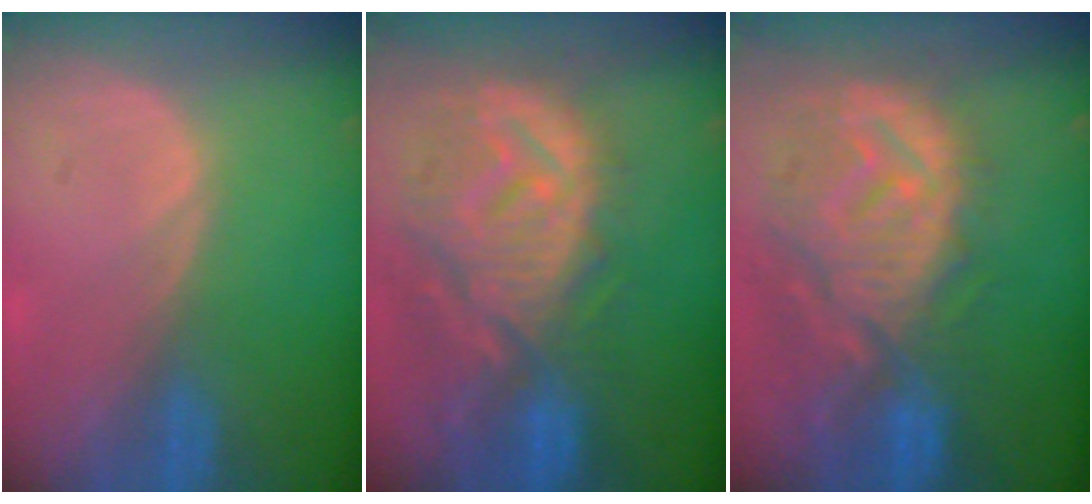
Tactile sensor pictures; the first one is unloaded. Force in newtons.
{"total": 12.6, "press": 11.2, "slide": 5.8}
{"total": 12.6, "press": 11.2, "slide": 5.9}